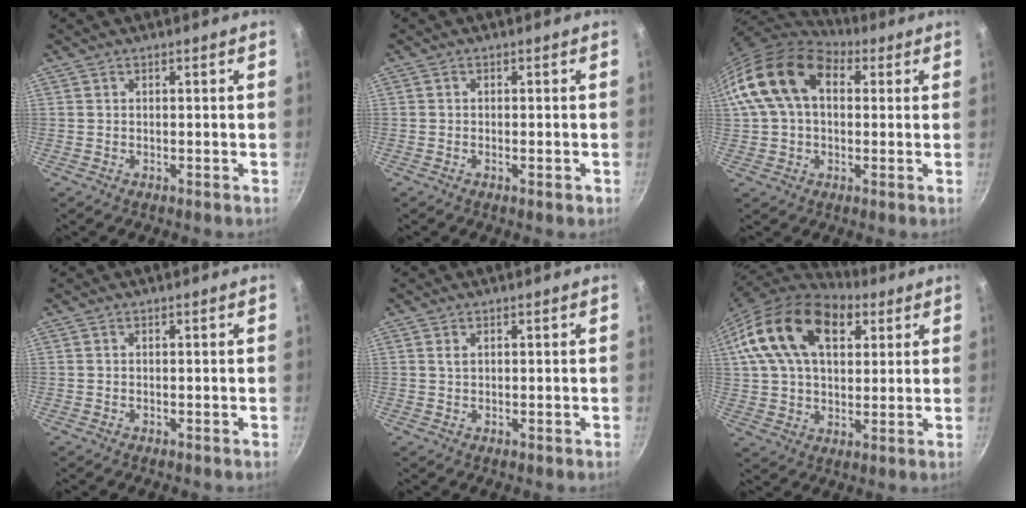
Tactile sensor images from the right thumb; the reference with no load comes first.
{"total": 1.6, "force": [-0.7, 0.5, 1.4], "torque": [-0.027, 0.003, -0.014]}
{"total": 16.6, "force": [4.0, 11.1, 11.7], "torque": [-0.203, 0.028, 0.058]}
{"total": 0.0}
{"total": 1.1, "force": [0.4, 0.5, 0.9], "torque": [-0.015, 0.001, 0.007]}
{"total": 21.3, "force": [8.5, 13.0, 14.6], "torque": [-0.236, 0.000, 0.139]}